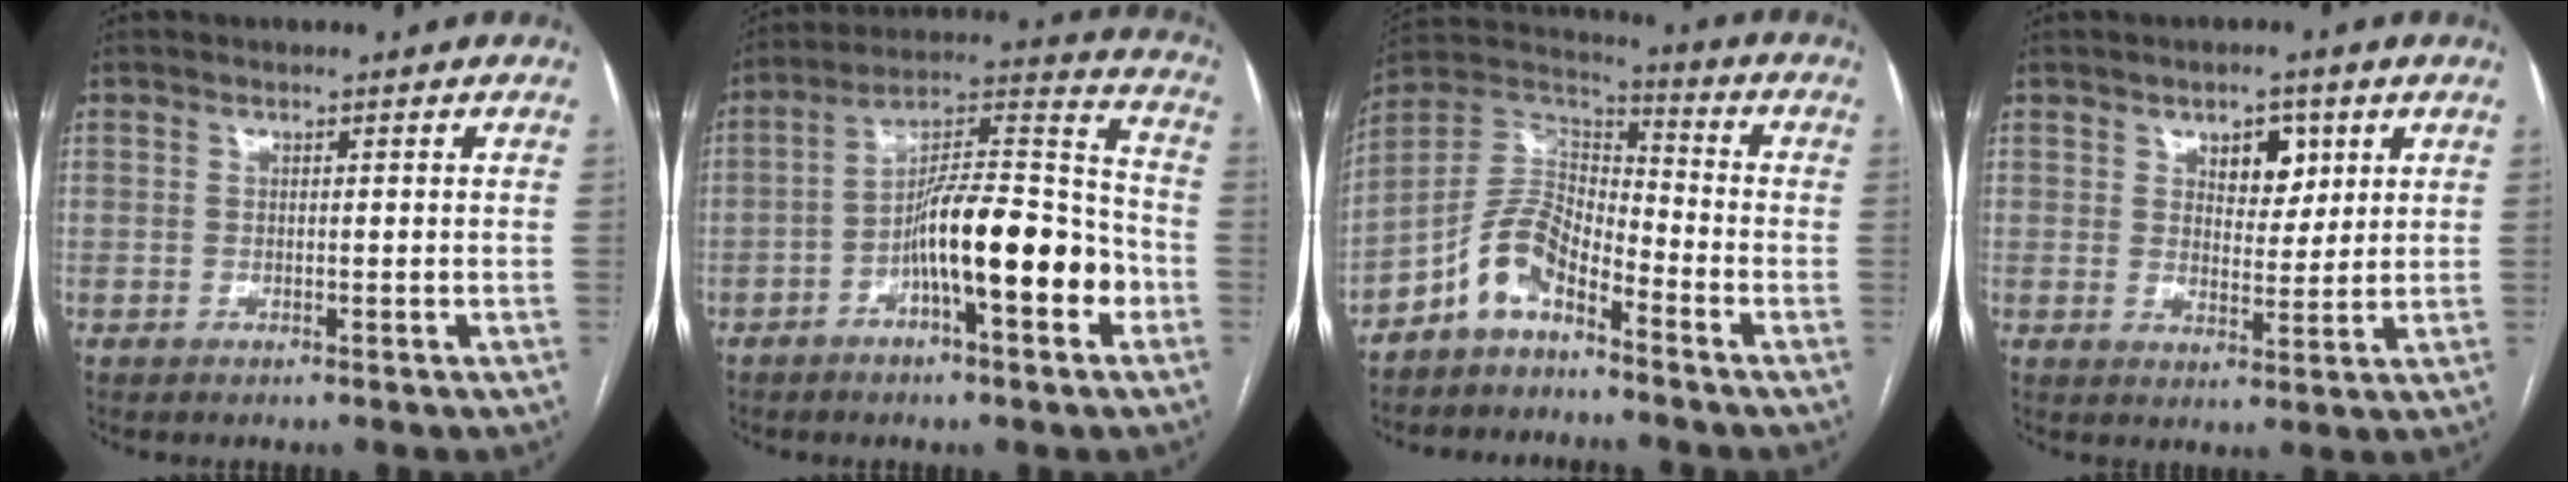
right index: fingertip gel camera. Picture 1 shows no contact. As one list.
[{"total": 15.8, "force": [-5.4, 3.1, 14.5], "torque": [-0.235, 0.023, -0.088]}, {"total": 8.7, "force": [-5.7, 3.8, 5.3], "torque": [-0.116, 0.029, -0.115]}, {"total": 5.3, "force": [2.6, 3.0, 3.5], "torque": [-0.047, 0.004, 0.041]}]